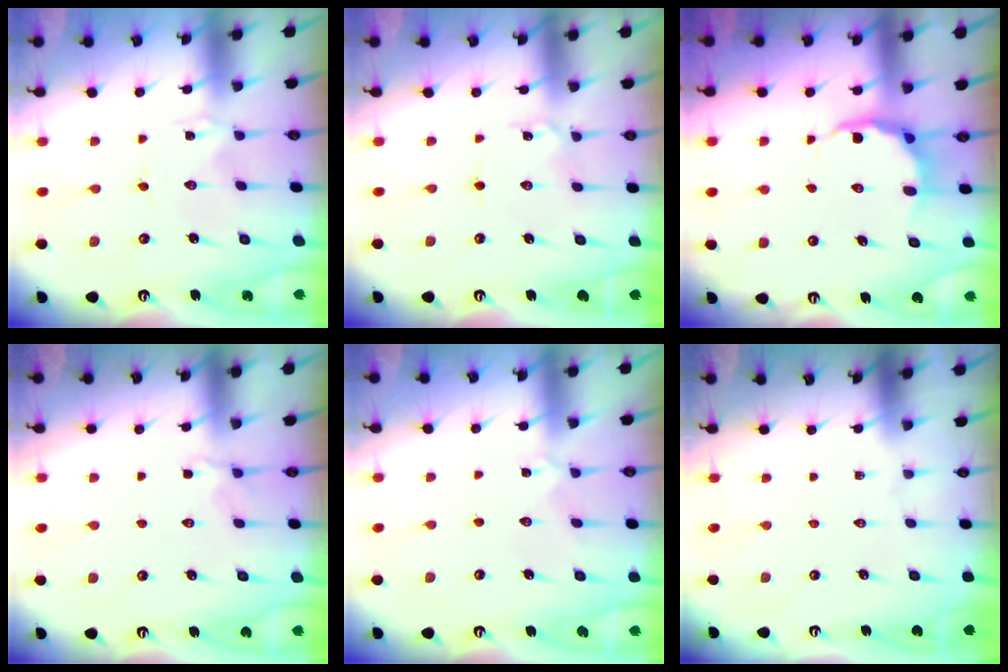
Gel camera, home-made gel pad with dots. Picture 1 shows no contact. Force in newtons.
{"total": 1.7, "press": 1.7, "slide": 0.1}
{"total": 5.9, "press": 5.6, "slide": 1.8}
{"total": 2.7, "press": 2.1, "slide": 1.8}
{"total": 2.5, "press": 2.5, "slide": 0.4}
{"total": 0.0}